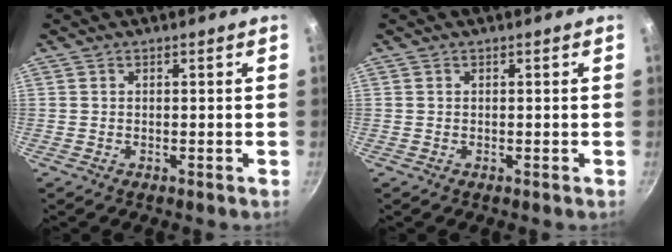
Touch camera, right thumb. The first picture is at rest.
{"total": 0.0}